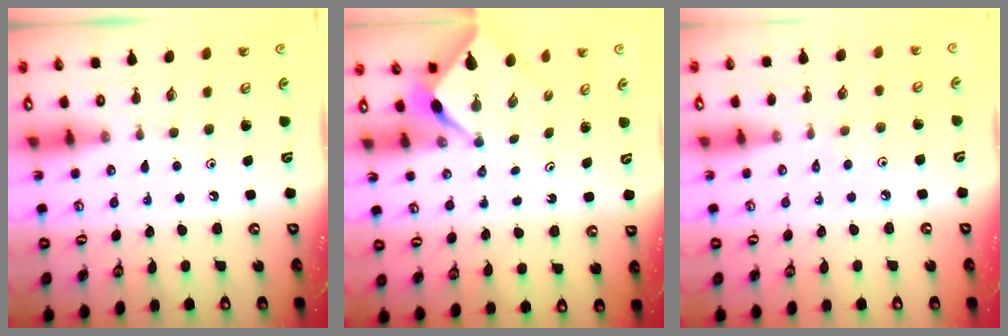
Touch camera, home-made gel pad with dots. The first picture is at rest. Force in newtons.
{"total": 2.4, "press": 2.4, "slide": 0.2}
{"total": 3.2, "press": 3.2, "slide": 0.6}